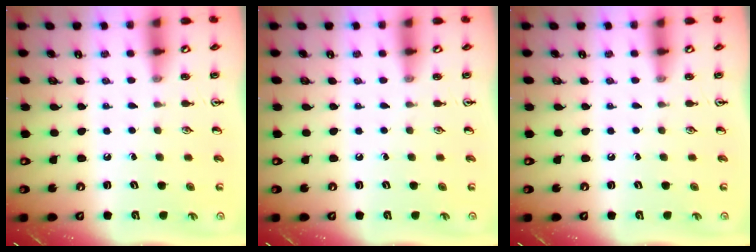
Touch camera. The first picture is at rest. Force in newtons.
{"total": 0.0}
{"total": 0.0}